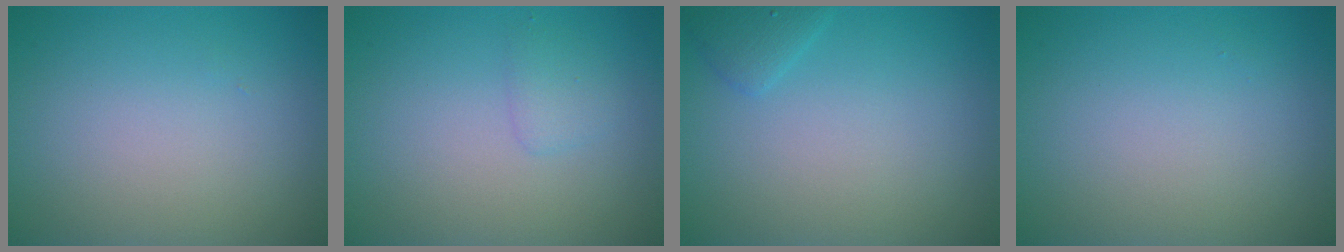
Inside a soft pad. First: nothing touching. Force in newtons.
{"total": 1.1, "press": 1.1, "slide": 0.1}
{"total": 1.3, "press": 1.3, "slide": 0.2}
{"total": 0.0}